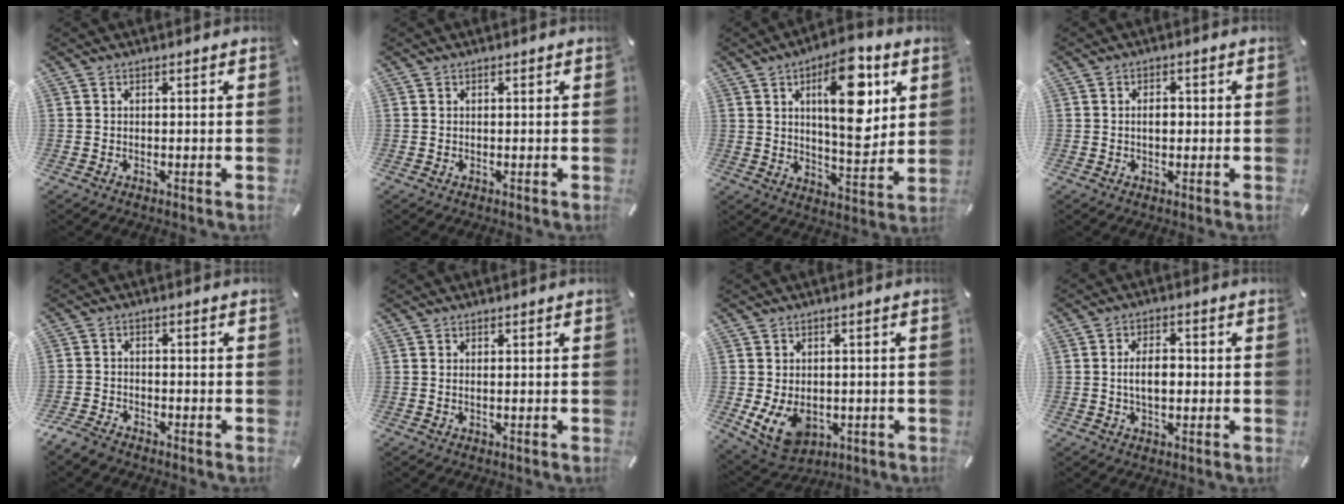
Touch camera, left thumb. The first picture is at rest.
{"total": 0.0}
{"total": 17.2, "force": [6.6, 7.0, 14.3], "torque": [-0.216, -0.023, 0.102]}
{"total": 3.0, "force": [-0.2, 1.8, 2.4], "torque": [-0.037, 0.002, -0.007]}
{"total": 3.4, "force": [-3.1, 1.3, 0.8], "torque": [-0.032, 0.015, -0.066]}
{"total": 0.6, "force": [0.2, 0.0, 0.6], "torque": [-0.011, -0.001, 0.003]}
{"total": 8.3, "force": [-1.5, 6.4, 5.2], "torque": [-0.093, 0.002, -0.025]}
{"total": 6.0, "force": [-0.4, 3.4, 4.9], "torque": [-0.081, 0.001, -0.013]}